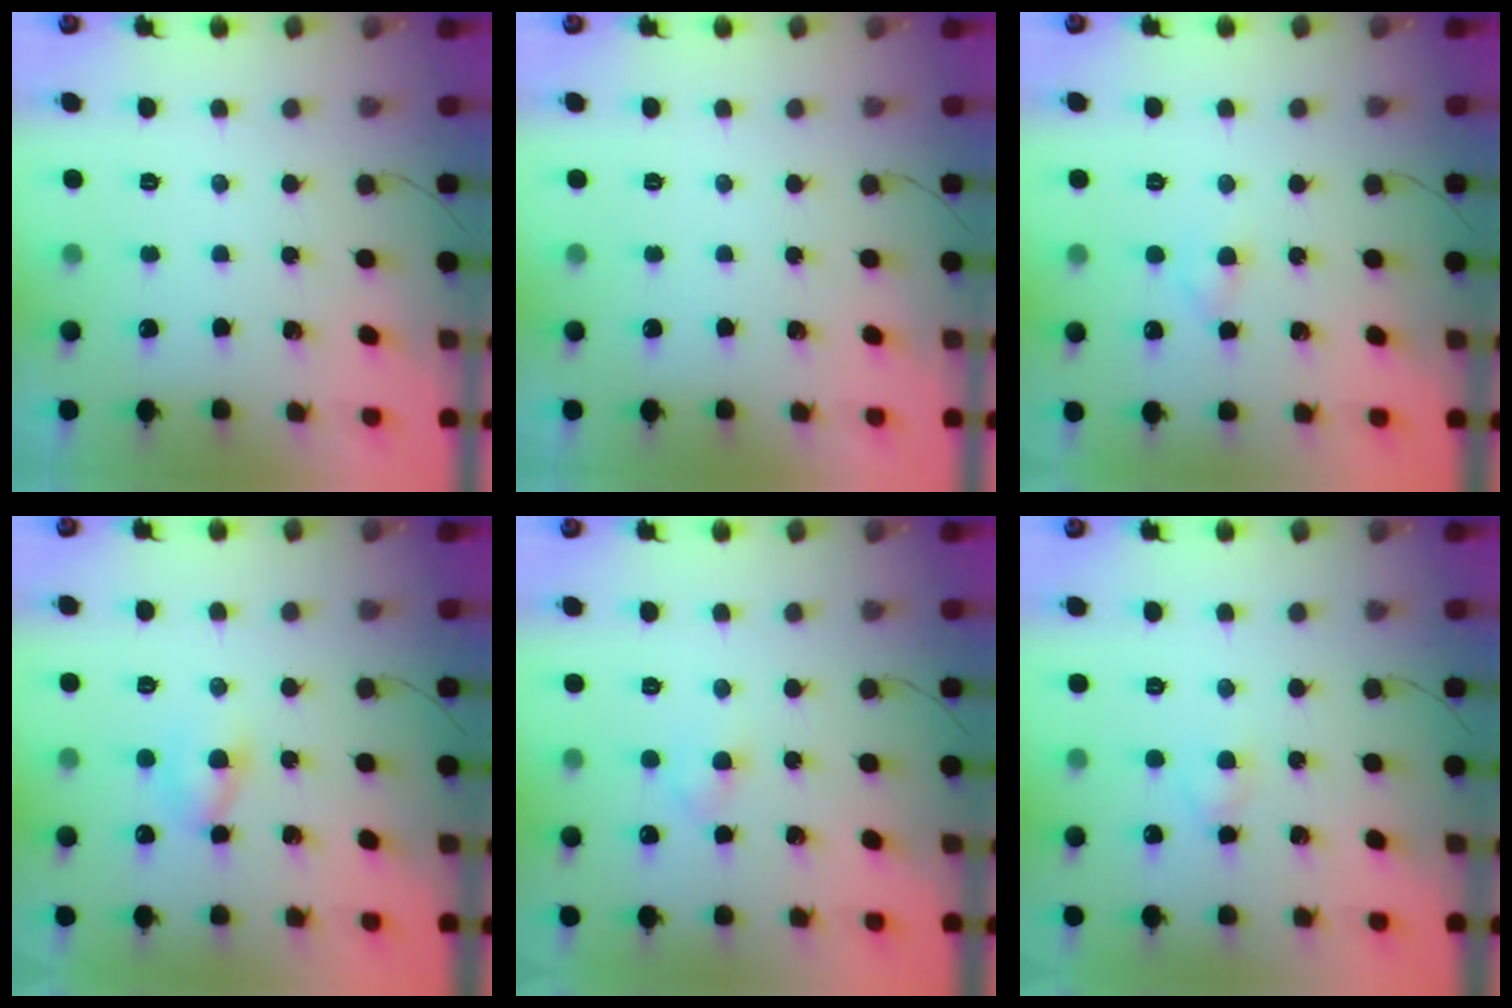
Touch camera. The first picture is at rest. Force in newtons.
{"total": 0.0}
{"total": 1.6, "press": 1.4, "slide": 0.8}
{"total": 3.3, "press": 3.0, "slide": 1.3}
{"total": 2.6, "press": 2.4, "slide": 1.1}
{"total": 2.4, "press": 2.2, "slide": 1.0}